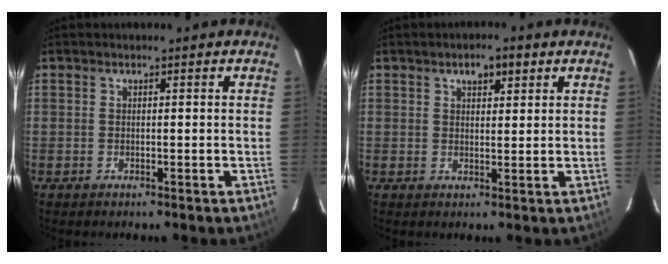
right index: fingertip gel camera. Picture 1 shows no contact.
{"total": 3.6, "force": [2.0, 1.7, 2.5], "torque": [-0.034, 0.010, 0.031]}